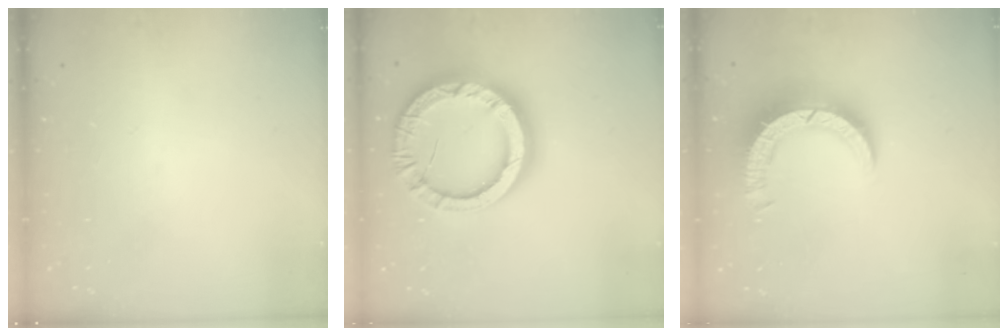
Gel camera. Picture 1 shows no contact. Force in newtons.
{"total": 20.3, "press": 20.2, "slide": 2.0}
{"total": 10.3, "press": 10.2, "slide": 1.2}